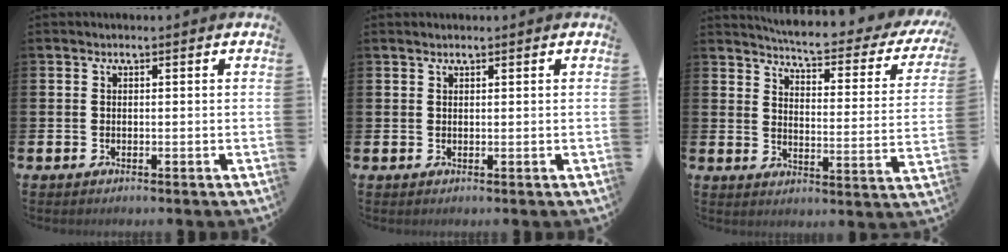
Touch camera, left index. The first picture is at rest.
{"total": 0.7, "force": [0.7, 0.2, 0.0], "torque": [0.003, 0.001, 0.012]}
{"total": 5.3, "force": [4.8, 0.4, 2.2], "torque": [-0.057, -0.042, 0.075]}